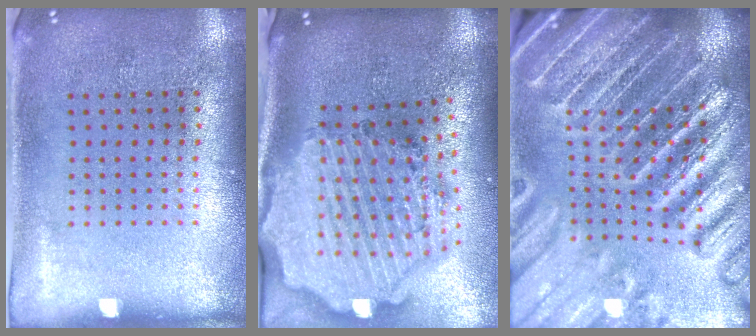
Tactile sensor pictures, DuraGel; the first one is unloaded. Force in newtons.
{"total": 3.6, "press": 3.0, "slide": 1.9}
{"total": 5.3, "press": 4.6, "slide": 2.5}